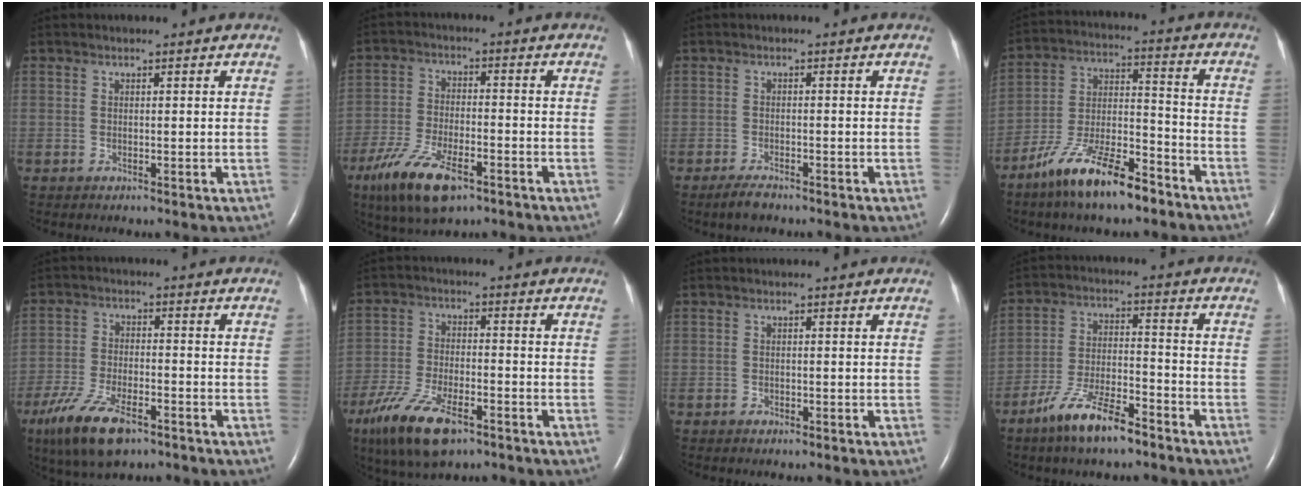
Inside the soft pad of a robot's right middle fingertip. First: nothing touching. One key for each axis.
{"total": 11.2, "fx": -6.7, "fy": 3.8, "fz": 8.1, "tx": -0.166, "ty": -0.018, "tz": -0.117}
{"total": 2.5, "fx": -2.0, "fy": 0.6, "fz": 1.3, "tx": -0.037, "ty": -0.006, "tz": -0.034}
{"total": 14.0, "fx": -10.0, "fy": 3.3, "fz": 9.2, "tx": -0.180, "ty": 0.000, "tz": -0.181}
{"total": 10.7, "fx": -6.7, "fy": 3.6, "fz": 7.4, "tx": -0.154, "ty": -0.017, "tz": -0.119}
{"total": 11.8, "fx": -7.4, "fy": 4.0, "fz": 8.2, "tx": -0.169, "ty": -0.019, "tz": -0.130}
{"total": 0.7, "fx": -0.5, "fy": 0.3, "fz": 0.3, "tx": -0.011, "ty": -0.001, "tz": -0.007}
{"total": 10.3, "fx": -7.4, "fy": 2.4, "fz": 6.7, "tx": -0.135, "ty": -0.007, "tz": -0.136}